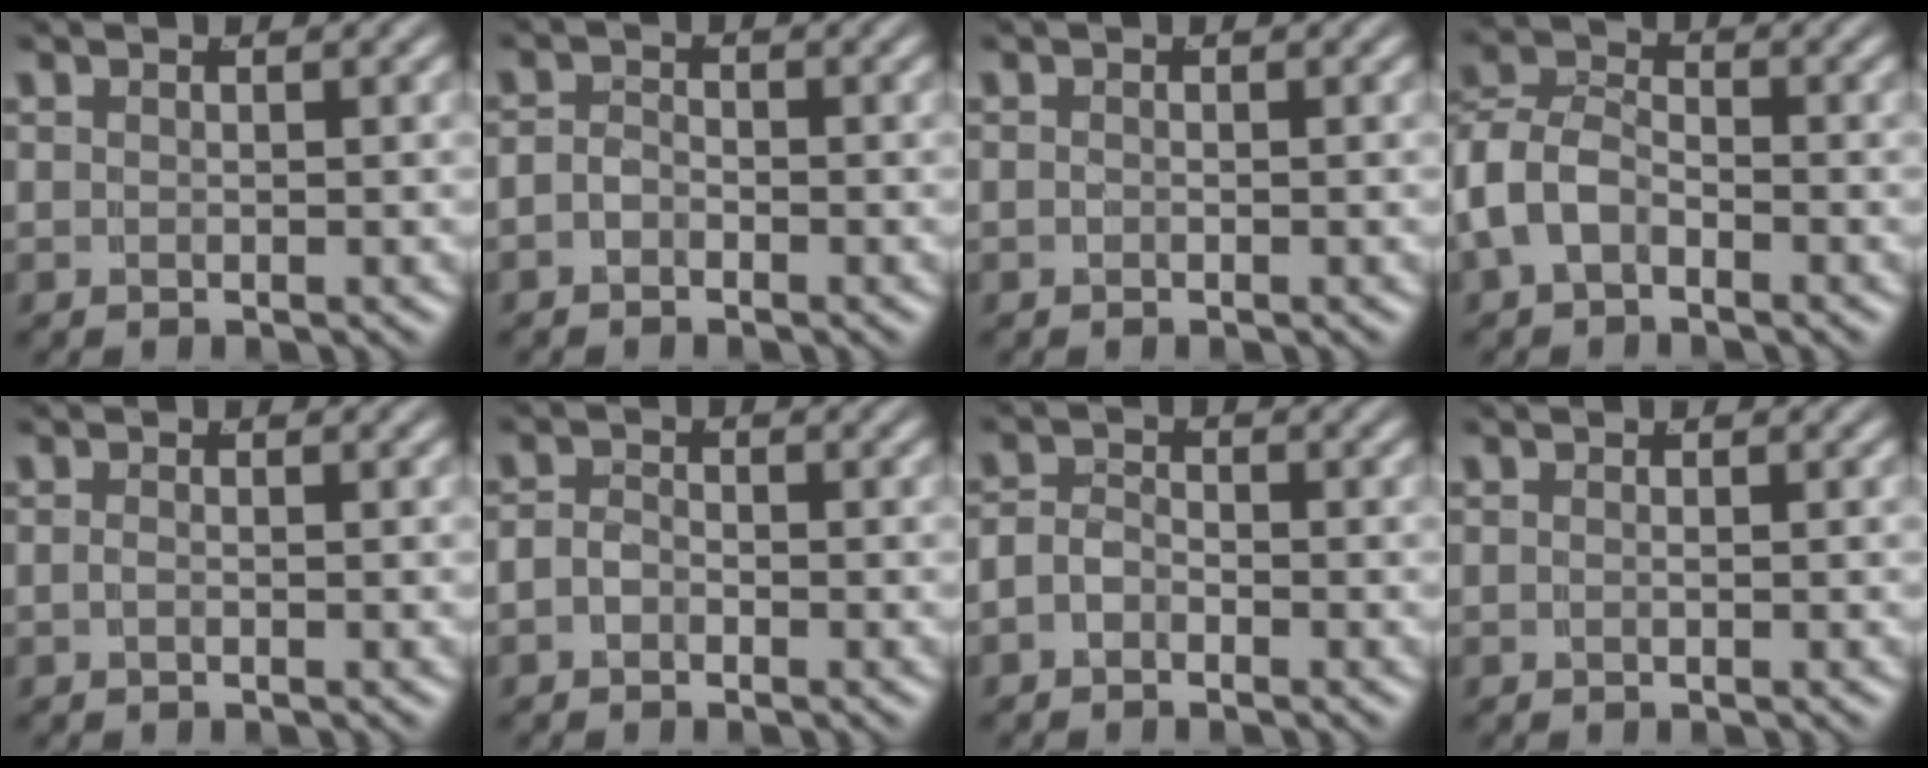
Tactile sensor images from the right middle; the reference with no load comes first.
{"total": 1.7, "force": [-1.1, 1.2, 0.6], "torque": [-0.019, -0.016, -0.016]}
{"total": 0.0}
{"total": 6.7, "force": [-1.4, 5.7, 3.3], "torque": [-0.093, -0.023, -0.026]}
{"total": 0.7, "force": [-0.4, -0.6, 0.2], "torque": [-0.009, -0.009, 0.000]}
{"total": 1.9, "force": [-1.0, 1.4, 0.7], "torque": [-0.023, -0.015, -0.014]}
{"total": 2.5, "force": [-1.2, 1.9, 1.1], "torque": [-0.031, -0.015, -0.017]}
{"total": 0.0}